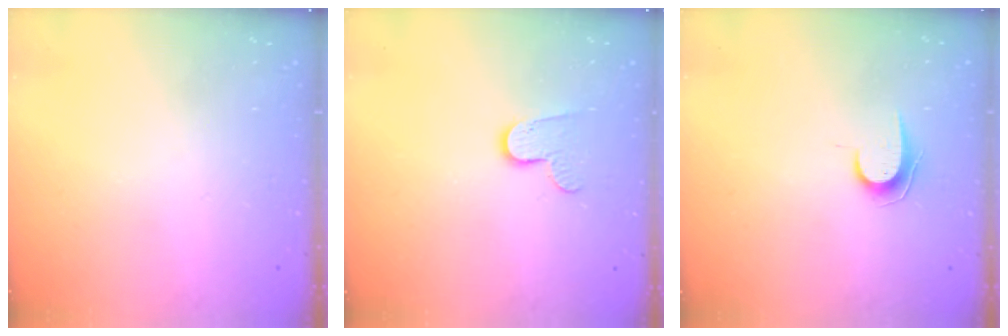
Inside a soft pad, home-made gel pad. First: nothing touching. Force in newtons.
{"total": 7.4, "press": 7.4, "slide": 0.3}
{"total": 6.7, "press": 6.7, "slide": 0.7}